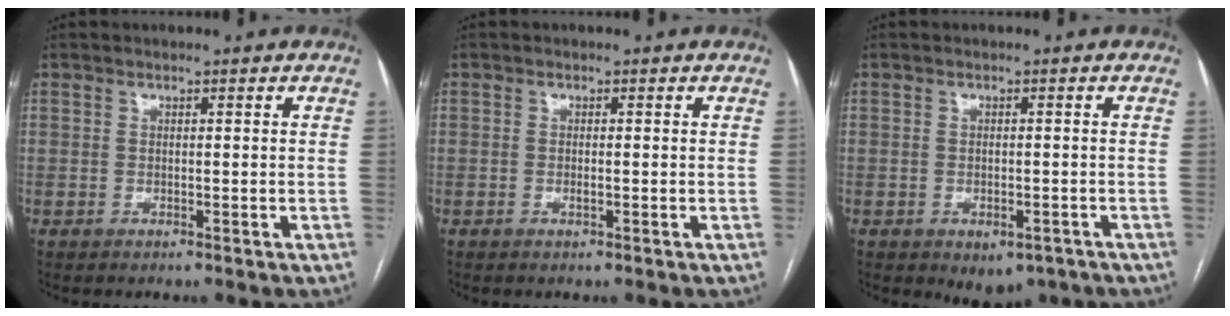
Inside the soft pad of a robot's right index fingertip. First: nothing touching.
{"total": 0.6, "force": [-0.1, 0.1, 0.6], "torque": [-0.013, 0.001, 0.001]}
{"total": 4.8, "force": [-3.2, 2.7, 2.4], "torque": [-0.021, -0.001, -0.036]}